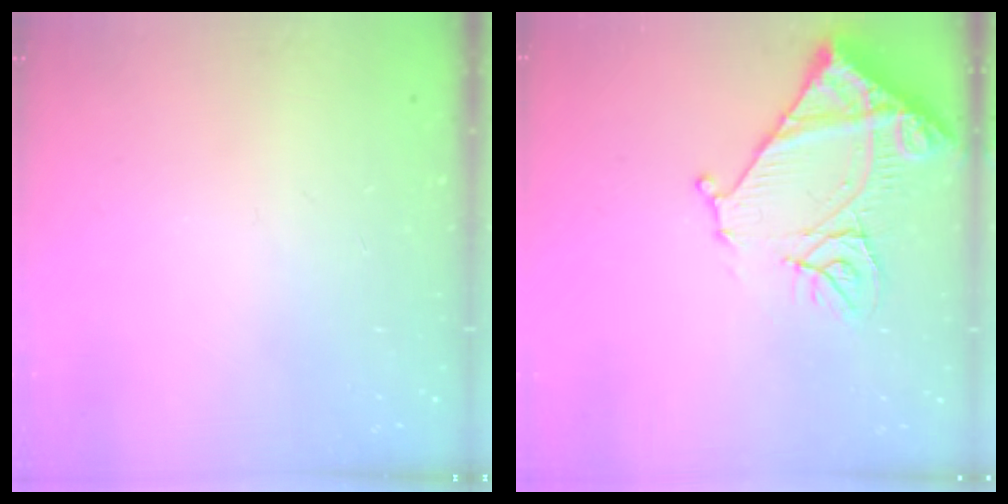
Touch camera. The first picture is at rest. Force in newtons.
{"total": 14.4, "press": 14.3, "slide": 1.7}